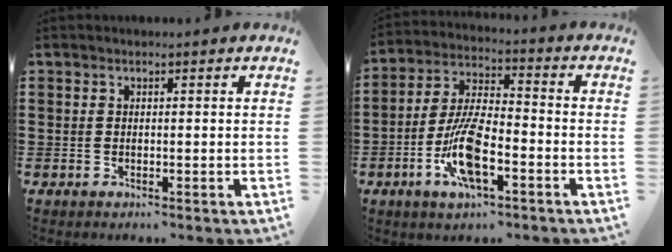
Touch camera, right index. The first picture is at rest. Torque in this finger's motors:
{"motor_torque": [2.14, 0.00, 1.05, 0.21]}